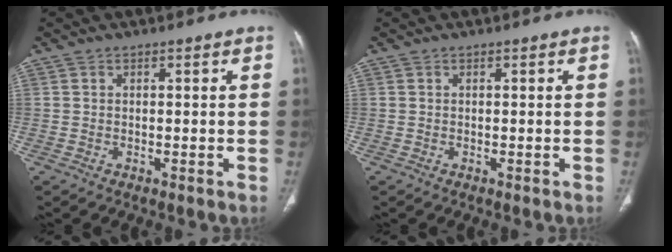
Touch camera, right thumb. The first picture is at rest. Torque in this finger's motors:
{"motor_torque": [-0.06, -0.12, 0.54, -0.18, -0.06]}